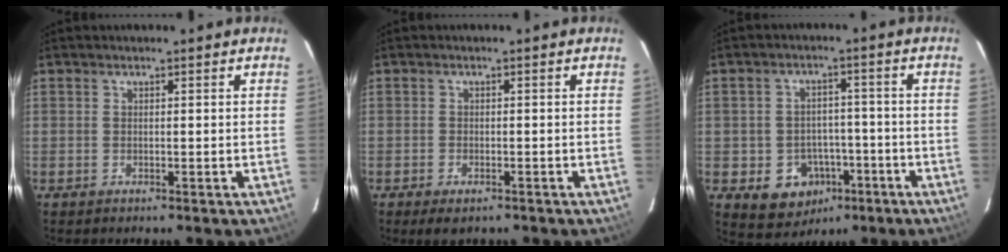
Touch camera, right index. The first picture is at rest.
{"total": 3.4, "force": [-2.3, 1.5, 1.9], "torque": [-0.043, -0.013, -0.037]}
{"total": 9.2, "force": [-4.1, 7.7, 3.0], "torque": [-0.066, 0.025, -0.034]}